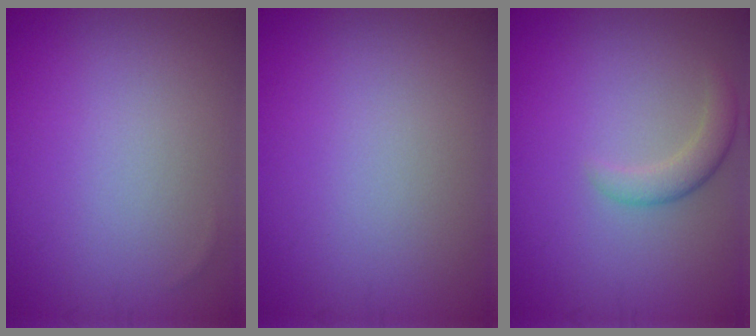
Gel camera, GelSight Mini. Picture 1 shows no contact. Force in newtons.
{"total": 0.0}
{"total": 2.2, "press": 2.2, "slide": 0.2}